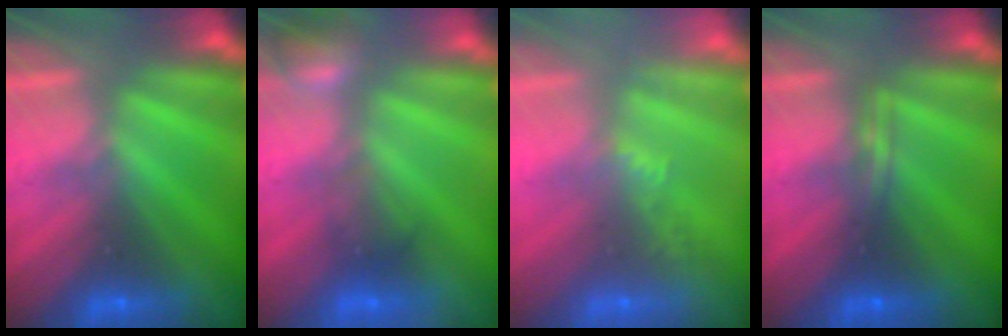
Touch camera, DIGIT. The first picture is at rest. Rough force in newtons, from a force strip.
{"total": 2.6}
{"total": 2.3}
{"total": 2.2}